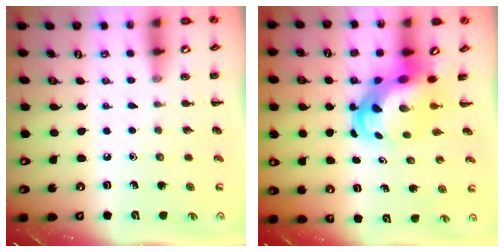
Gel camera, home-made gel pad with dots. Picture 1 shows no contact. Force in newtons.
{"total": 5.4, "press": 5.2, "slide": 1.7}